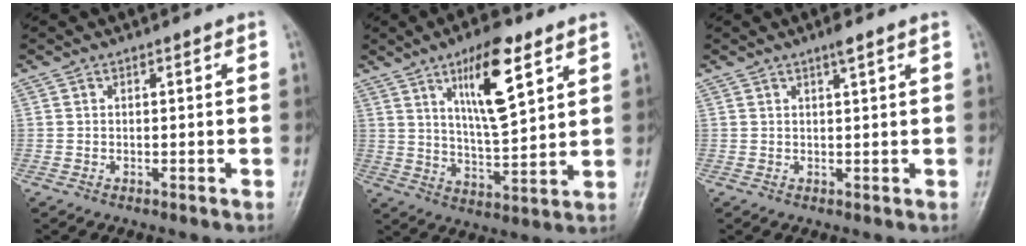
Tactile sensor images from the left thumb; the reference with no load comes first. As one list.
[{"total": 13.3, "force": [6.8, 3.9, 10.7], "torque": [-0.162, -0.041, 0.117]}, {"total": 2.0, "force": [1.3, 0.2, 1.5], "torque": [-0.025, -0.004, 0.020]}]